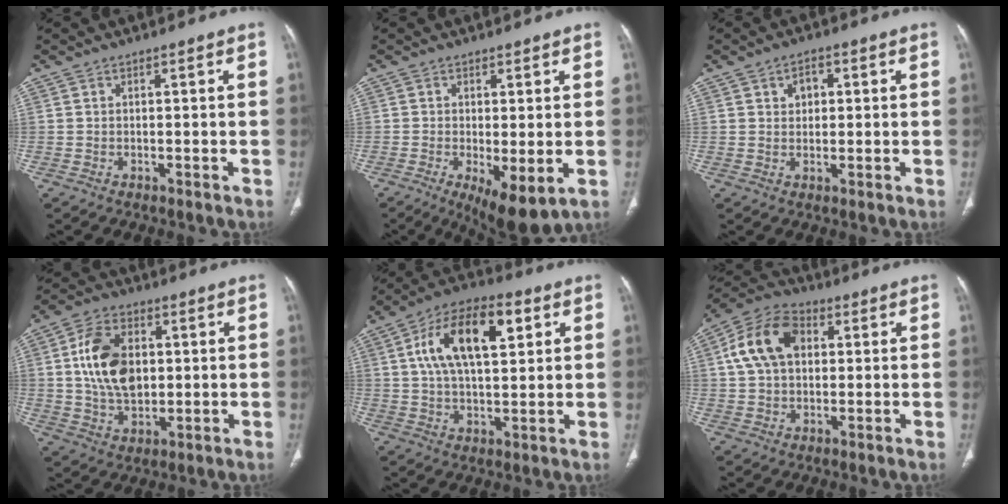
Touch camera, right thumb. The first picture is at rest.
{"total": 8.8, "force": [-2.4, 3.2, 7.9], "torque": [-0.128, -0.019, -0.031]}
{"total": 3.4, "force": [1.1, 2.5, 2.1], "torque": [-0.018, 0.000, 0.017]}
{"total": 13.8, "force": [1.9, 9.0, 10.2], "torque": [-0.169, -0.001, 0.036]}
{"total": 16.8, "force": [5.1, 8.1, 13.8], "torque": [-0.227, 0.009, 0.084]}
{"total": 12.9, "force": [2.9, 8.8, 9.0], "torque": [-0.157, 0.021, 0.043]}